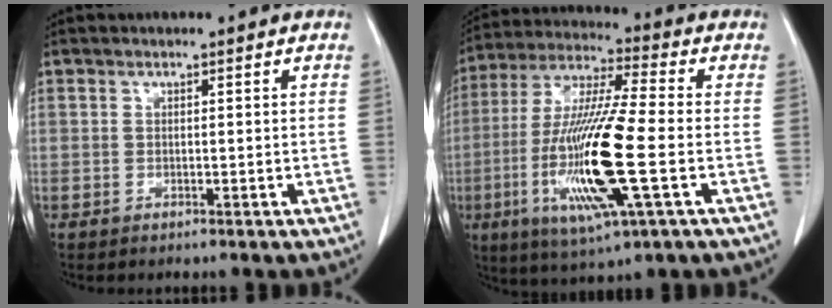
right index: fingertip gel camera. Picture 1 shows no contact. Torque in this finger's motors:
{"motor_torque": [2.14, 0.00, 1.05, 0.21]}